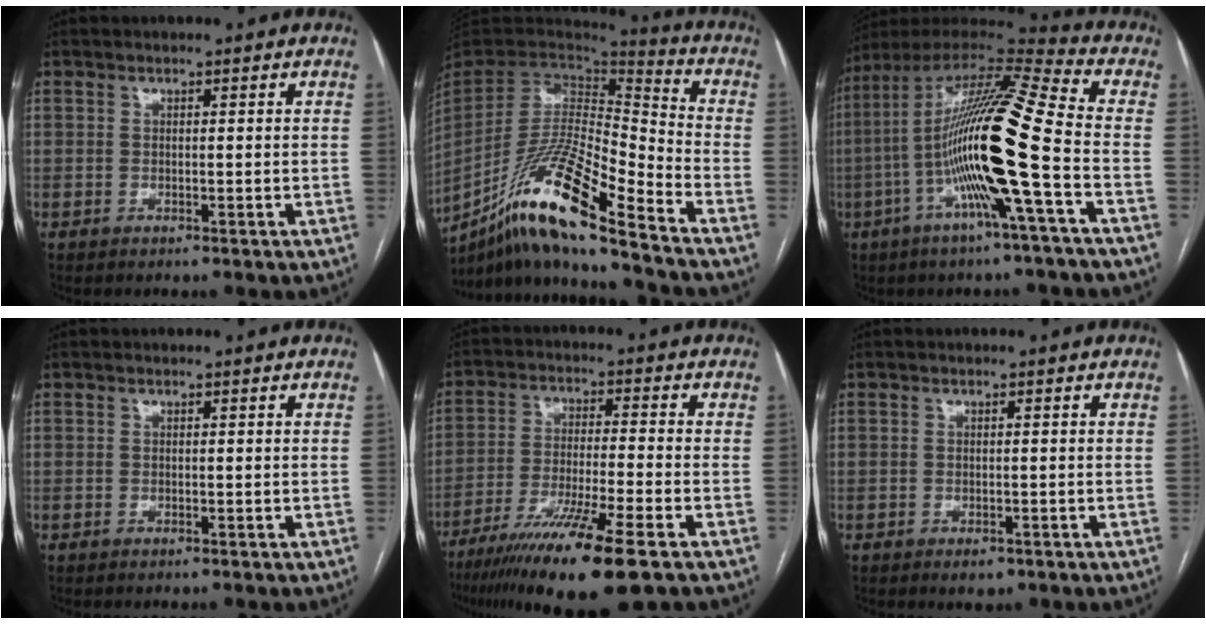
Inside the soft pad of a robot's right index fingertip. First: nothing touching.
{"total": 19.6, "force": [-13.4, 1.3, 14.3], "torque": [-0.300, -0.025, -0.251]}
{"total": 20.3, "force": [-4.2, 0.1, 19.9], "torque": [-0.379, 0.003, -0.088]}
{"total": 0.0}
{"total": 15.0, "force": [-9.9, -0.2, 11.3], "torque": [-0.203, -0.041, -0.171]}
{"total": 1.8, "force": [-1.0, 1.0, 1.0], "torque": [-0.008, 0.001, -0.007]}